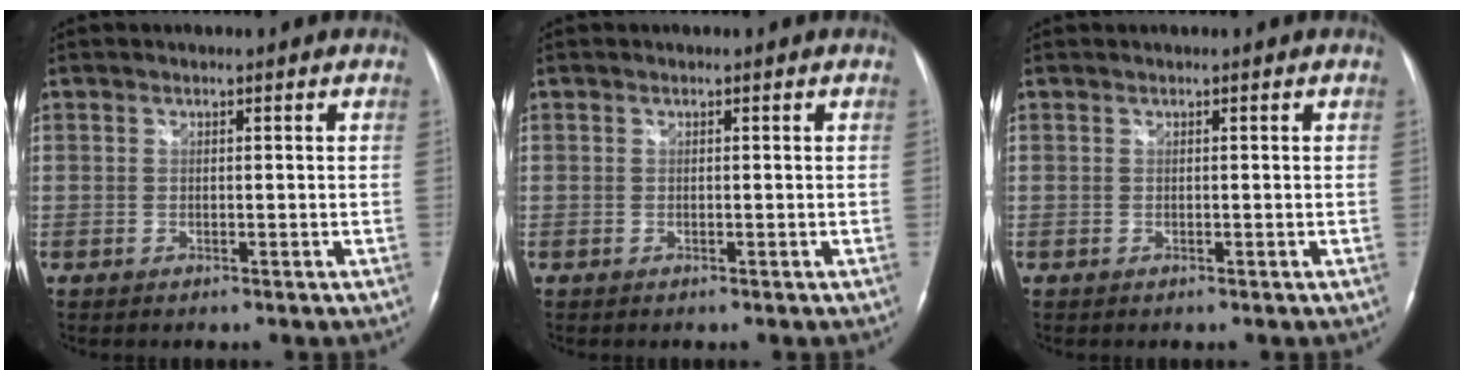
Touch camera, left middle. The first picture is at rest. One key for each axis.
{"total": 0.0}
{"total": 0.0}